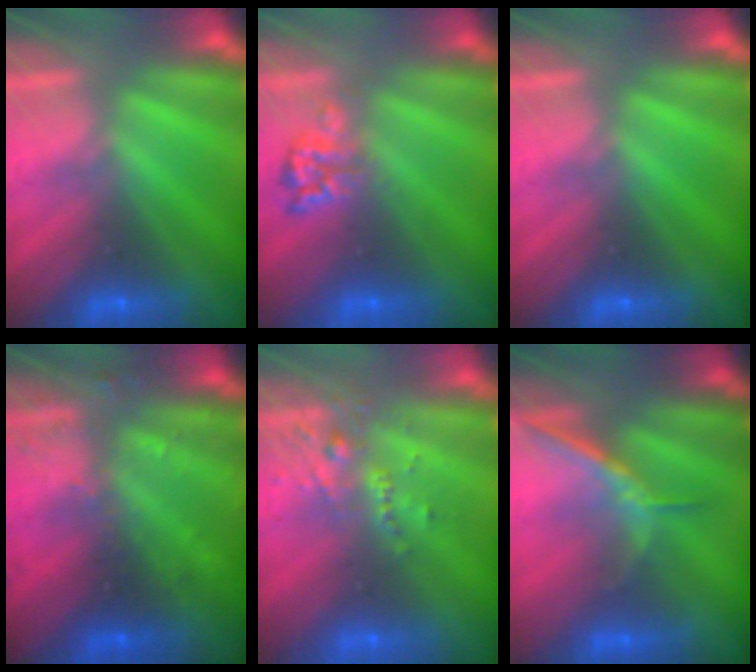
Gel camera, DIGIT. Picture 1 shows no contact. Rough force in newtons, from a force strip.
{"total": 2.4}
{"total": 0.0}
{"total": 2.9}
{"total": 2.6}
{"total": 1.3}